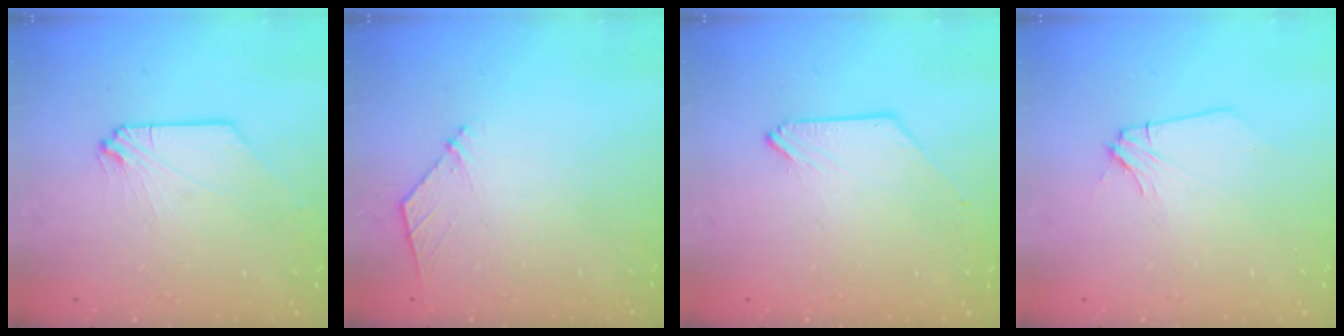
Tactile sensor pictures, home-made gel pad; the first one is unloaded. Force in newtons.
{"total": 5.9, "press": 5.8, "slide": 1.0}
{"total": 0.0}
{"total": 2.9, "press": 2.9, "slide": 0.5}